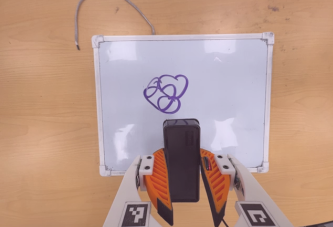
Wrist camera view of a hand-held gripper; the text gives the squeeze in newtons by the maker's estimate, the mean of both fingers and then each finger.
{"total": 10.3, "left": 8.5, "right": 12.0}